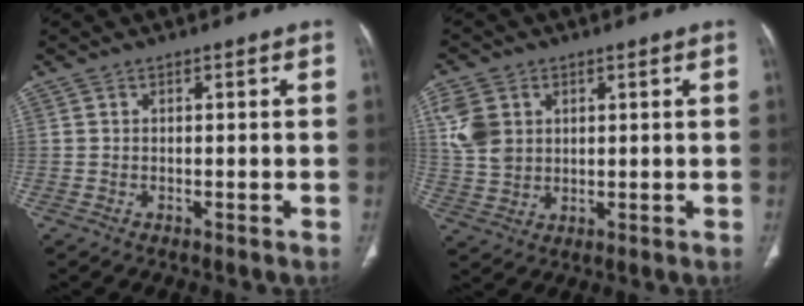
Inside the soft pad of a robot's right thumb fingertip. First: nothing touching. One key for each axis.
{"total": 7.9, "fx": 2.5, "fy": 6.1, "fz": 4.4, "tx": -0.083, "ty": -0.006, "tz": 0.055}